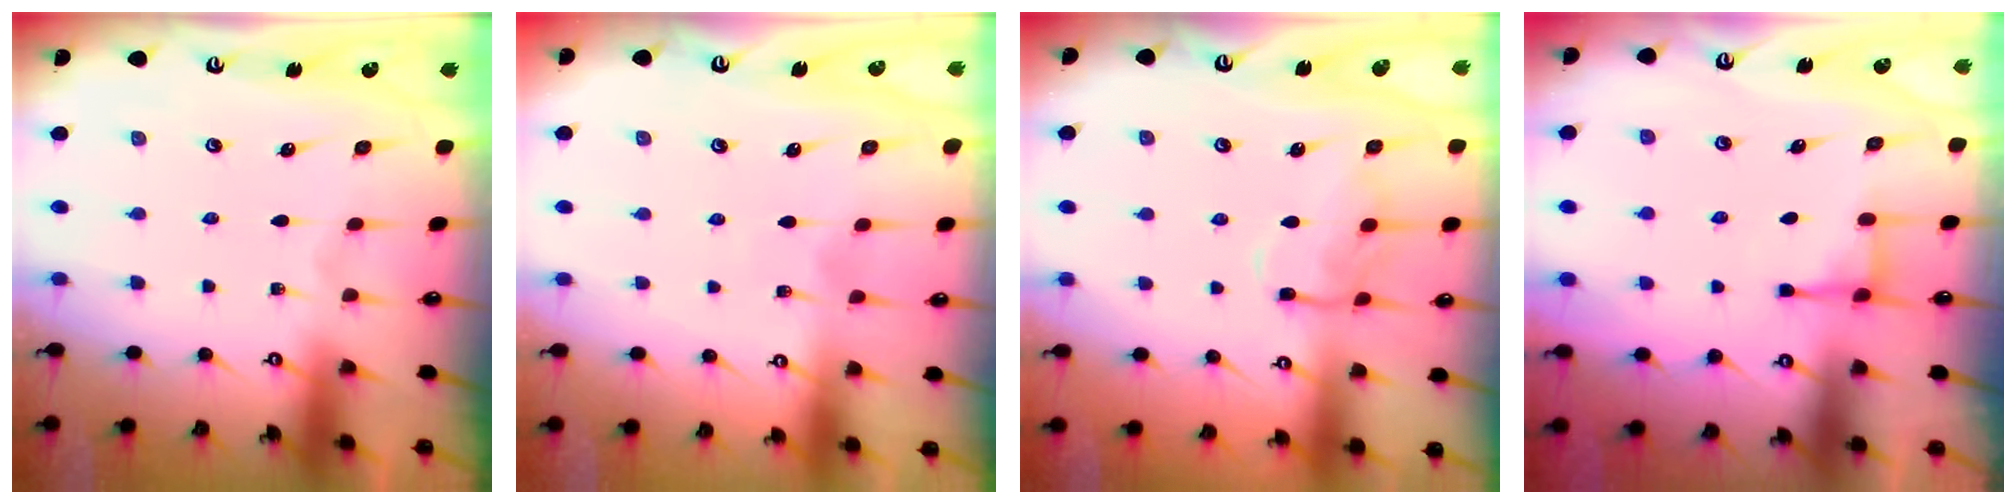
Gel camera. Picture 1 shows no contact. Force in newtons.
{"total": 4.9, "press": 4.9, "slide": 0.6}
{"total": 10.8, "press": 10.8, "slide": 0.7}
{"total": 3.7, "press": 3.7, "slide": 0.6}